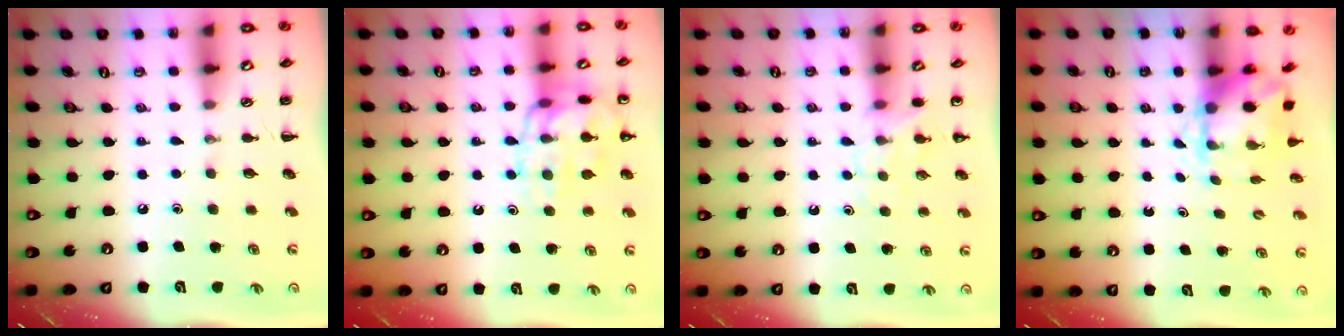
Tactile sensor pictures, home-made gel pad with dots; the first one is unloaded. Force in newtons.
{"total": 14.4, "press": 14.3, "slide": 1.3}
{"total": 6.5, "press": 6.3, "slide": 1.7}
{"total": 4.0, "press": 3.9, "slide": 0.7}